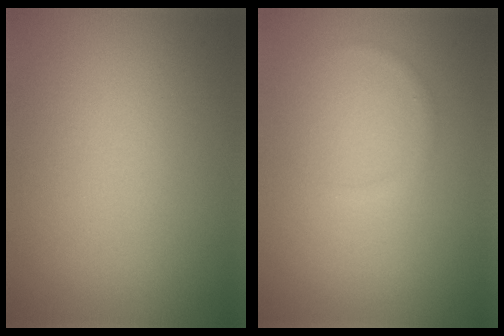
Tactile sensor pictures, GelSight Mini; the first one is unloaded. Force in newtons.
{"total": 0.7, "press": 0.7, "slide": 0.1}